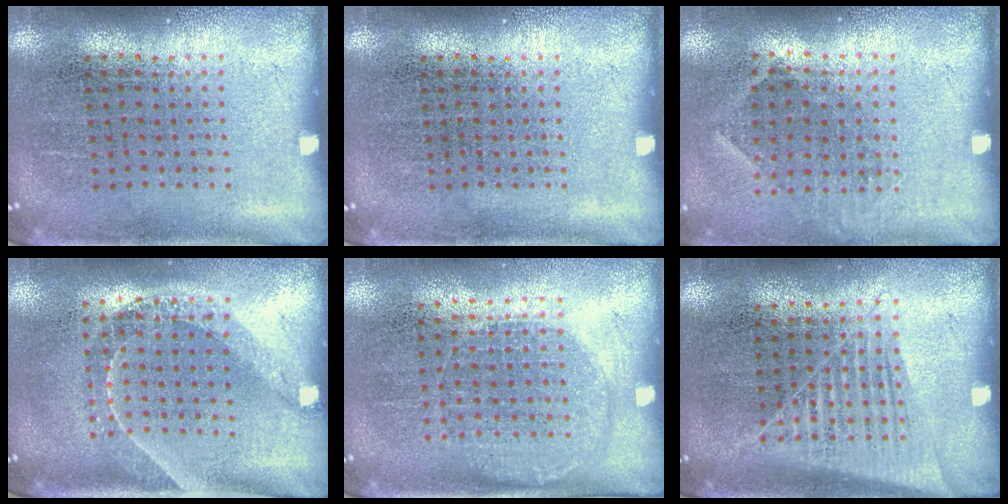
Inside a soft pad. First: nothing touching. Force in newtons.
{"total": 0.0}
{"total": 0.9, "press": 0.7, "slide": 0.5}
{"total": 1.6, "press": 1.3, "slide": 0.9}
{"total": 1.4, "press": 1.2, "slide": 0.6}
{"total": 1.4, "press": 1.3, "slide": 0.5}